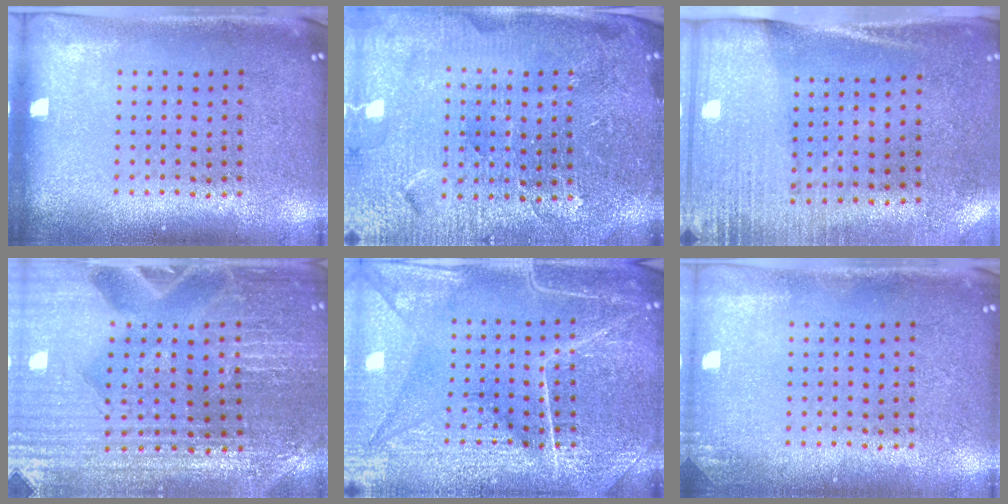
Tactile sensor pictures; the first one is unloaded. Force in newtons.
{"total": 4.6, "press": 4.3, "slide": 1.5}
{"total": 2.7, "press": 2.4, "slide": 1.3}
{"total": 2.9, "press": 2.8, "slide": 0.3}
{"total": 4.6, "press": 4.6, "slide": 0.5}
{"total": 1.0, "press": 1.0, "slide": 0.1}